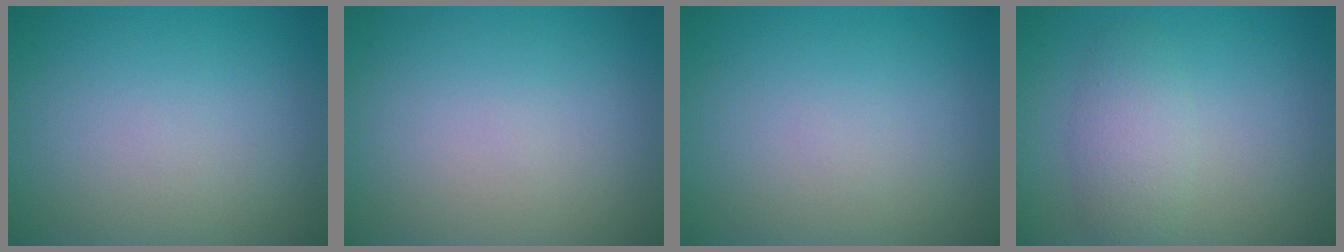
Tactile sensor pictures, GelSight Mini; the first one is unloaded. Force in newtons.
{"total": 0.0}
{"total": 0.0}
{"total": 3.0, "press": 3.0, "slide": 0.1}